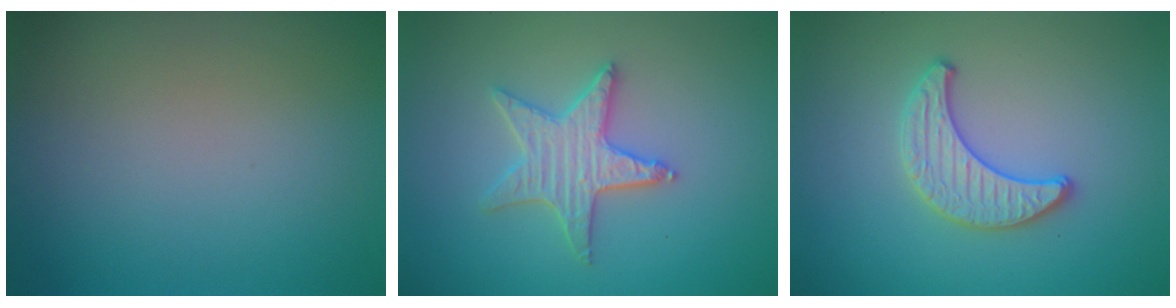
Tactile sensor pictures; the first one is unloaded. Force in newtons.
{"total": 3.5, "press": 3.3, "slide": 1.0}
{"total": 2.4, "press": 2.4, "slide": 0.1}